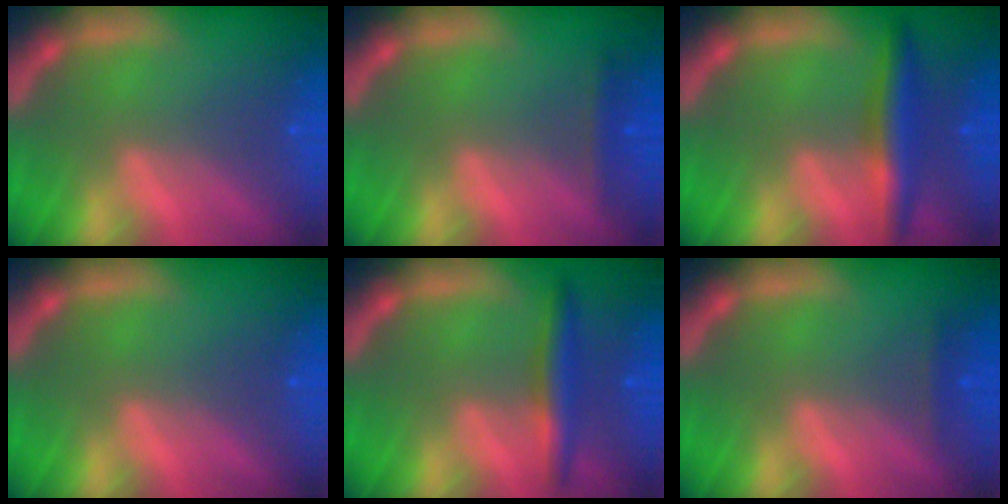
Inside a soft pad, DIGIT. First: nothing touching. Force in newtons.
{"total": 1.4}
{"total": 4.5}
{"total": 0.0}
{"total": 3.5}
{"total": 0.9}